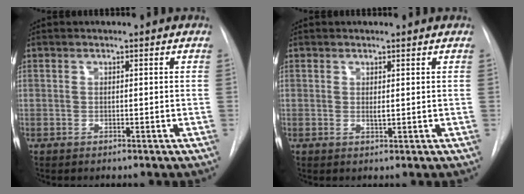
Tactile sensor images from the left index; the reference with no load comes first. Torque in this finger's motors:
{"motor_torque": [0.33, 0.04, 0.00, 0.02]}